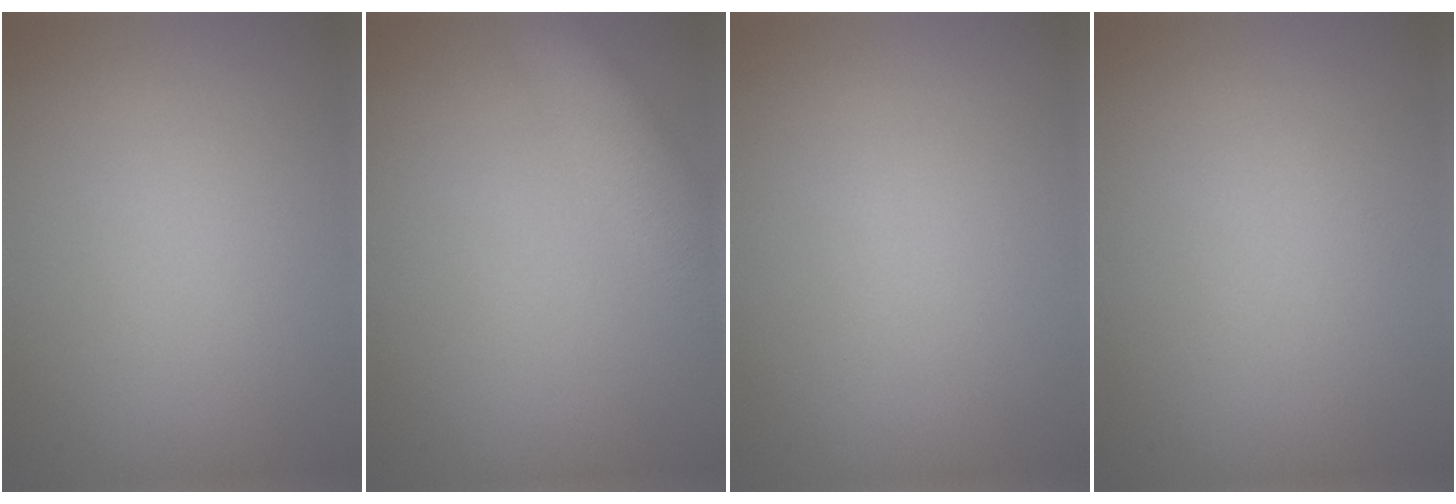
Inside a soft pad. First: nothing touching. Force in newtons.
{"total": 6.1, "press": 6.1, "slide": 0.5}
{"total": 0.0}
{"total": 0.0}